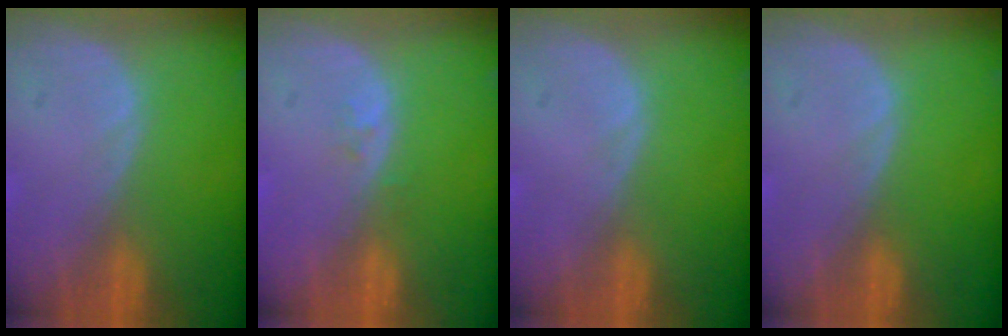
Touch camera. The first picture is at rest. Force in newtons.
{"total": 1.1, "press": 0.8, "slide": 0.7}
{"total": 0.0}
{"total": 0.0}